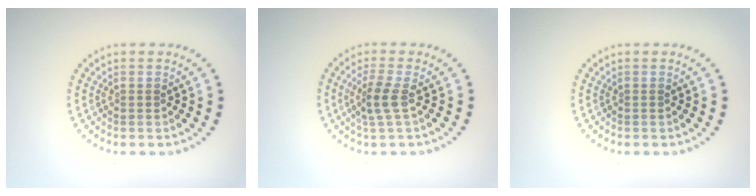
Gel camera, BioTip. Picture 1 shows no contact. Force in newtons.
{"total": 2.3, "press": 2.0, "slide": 1.1}
{"total": 0.0}